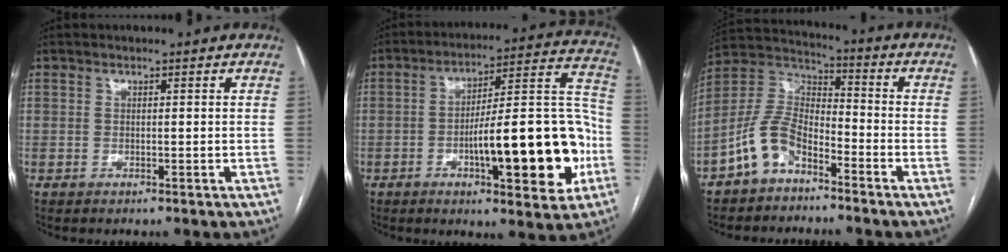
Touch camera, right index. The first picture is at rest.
{"total": 20.6, "force": [-5.7, 4.5, 19.2], "torque": [-0.243, 0.032, -0.073]}
{"total": 9.3, "force": [-5.8, 4.5, 5.6], "torque": [-0.131, 0.024, -0.118]}